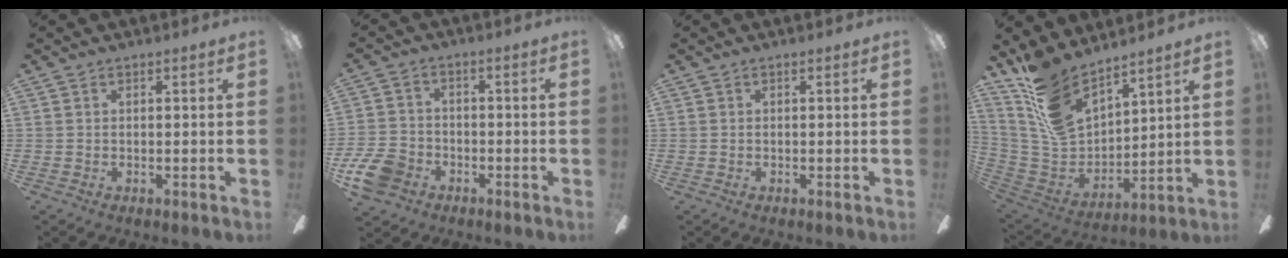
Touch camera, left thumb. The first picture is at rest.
{"total": 8.7, "force": [-4.6, 6.2, 3.9], "torque": [-0.093, 0.033, -0.086]}
{"total": 0.0}
{"total": 15.4, "force": [11.6, 6.7, 7.6], "torque": [-0.194, -0.075, 0.220]}